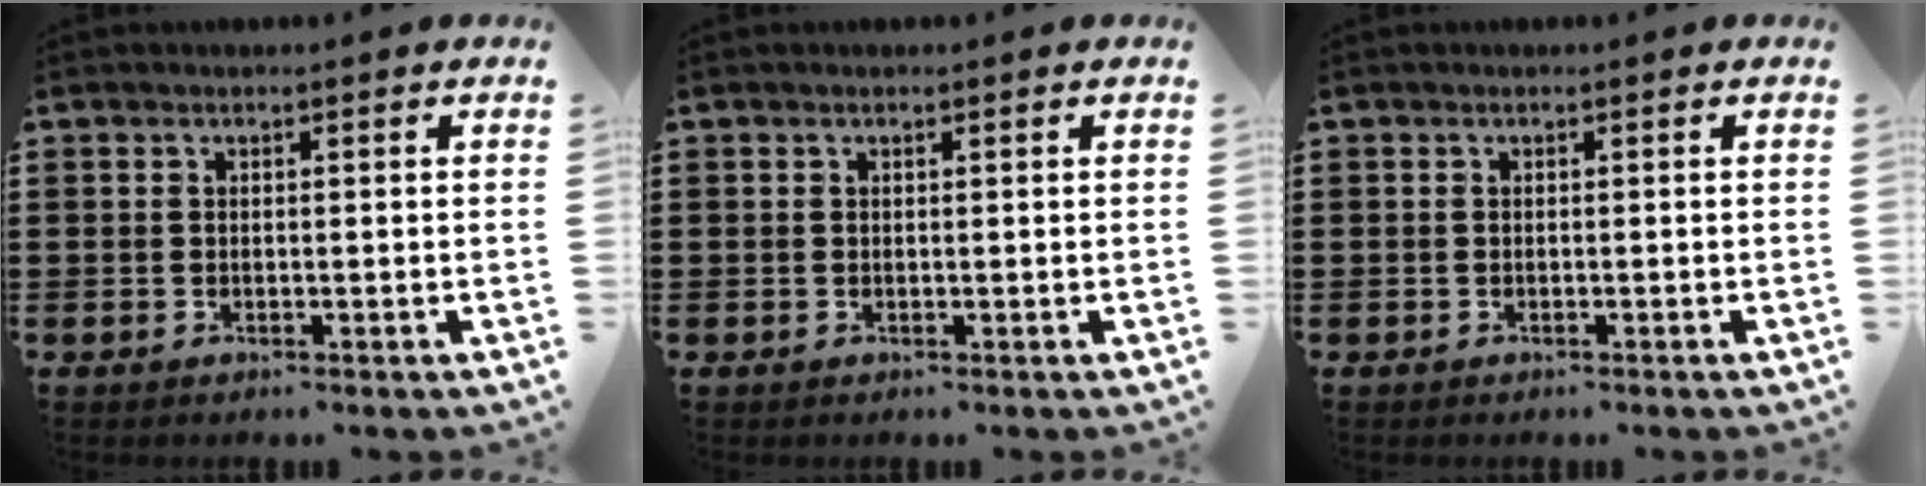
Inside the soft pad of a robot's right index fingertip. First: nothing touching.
{"total": 0.0}
{"total": 0.0}